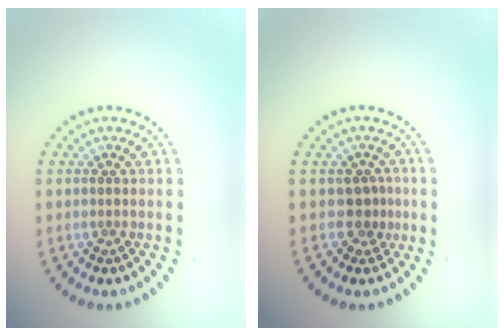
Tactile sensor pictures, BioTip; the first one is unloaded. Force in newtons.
{"total": 1.8, "press": 1.3, "slide": 1.1}